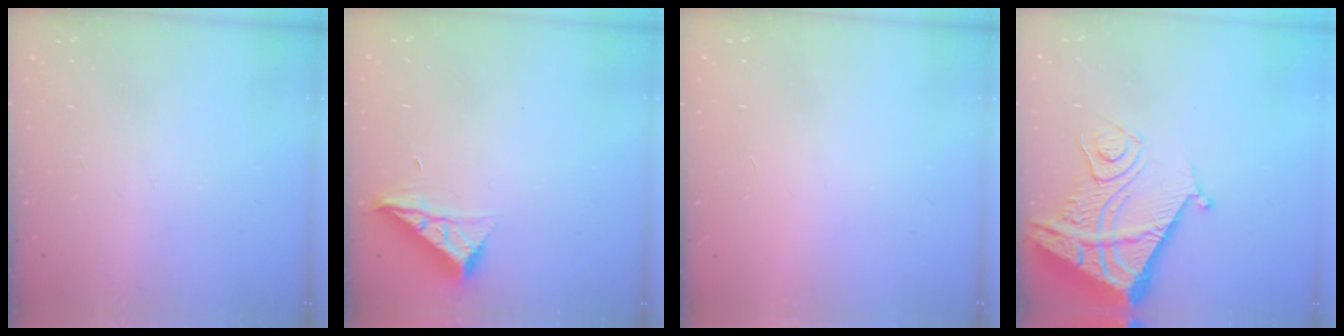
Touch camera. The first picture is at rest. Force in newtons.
{"total": 6.6, "press": 6.6, "slide": 0.3}
{"total": 1.7, "press": 1.7, "slide": 0.1}
{"total": 14.0, "press": 13.9, "slide": 1.8}